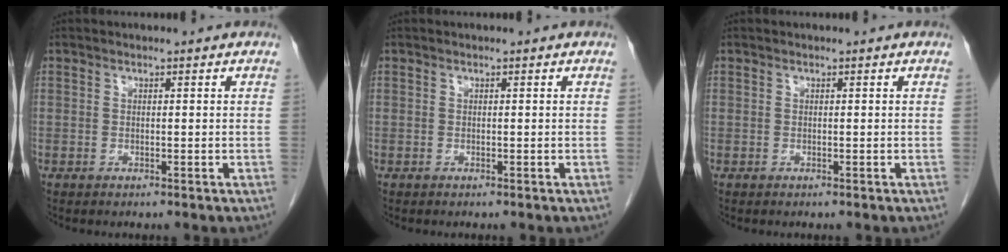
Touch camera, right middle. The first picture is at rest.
{"total": 0.0}
{"total": 0.0}